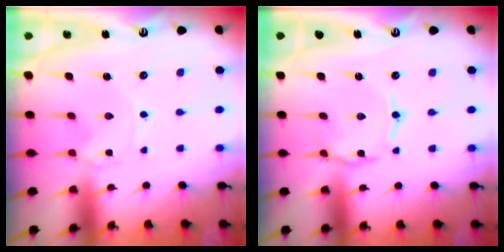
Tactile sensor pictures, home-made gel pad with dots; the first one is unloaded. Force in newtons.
{"total": 0.7, "press": 0.7, "slide": 0.1}